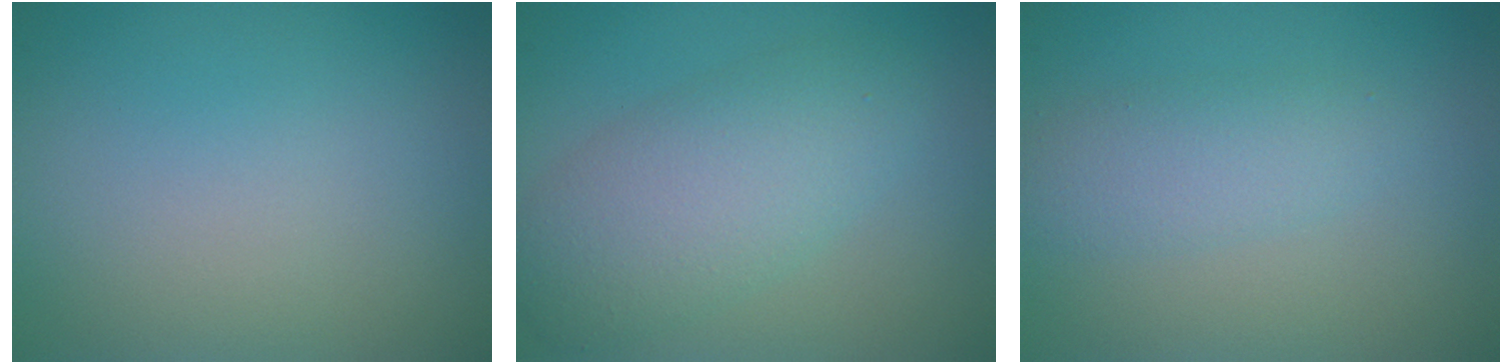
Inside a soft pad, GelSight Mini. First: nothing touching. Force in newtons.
{"total": 5.4, "press": 5.4, "slide": 0.1}
{"total": 2.6, "press": 2.6, "slide": 0.2}